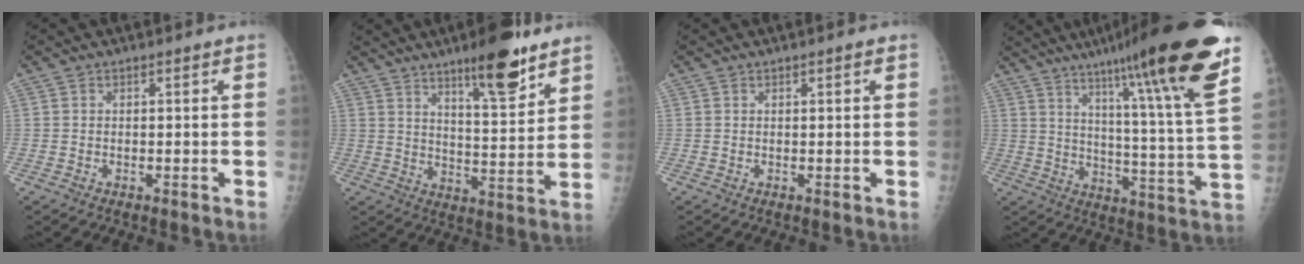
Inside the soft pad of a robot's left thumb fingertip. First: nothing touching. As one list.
[{"total": 13.4, "force": [8.9, 3.1, 9.6], "torque": [-0.125, -0.056, 0.139]}, {"total": 1.1, "force": [0.5, 0.2, 0.9], "torque": [-0.016, 0.001, 0.006]}, {"total": 25.7, "force": [17.0, 1.1, 19.3], "torque": [-0.275, -0.073, 0.248]}]